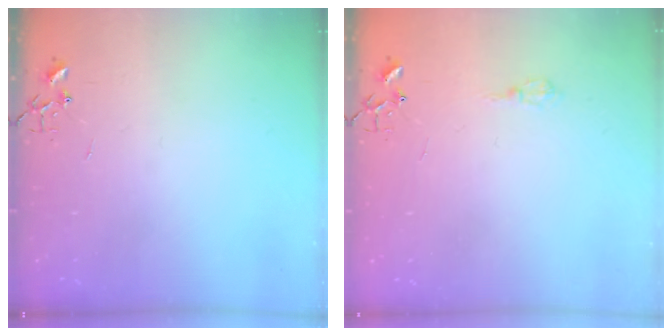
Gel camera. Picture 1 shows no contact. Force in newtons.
{"total": 6.5, "press": 6.4, "slide": 0.8}